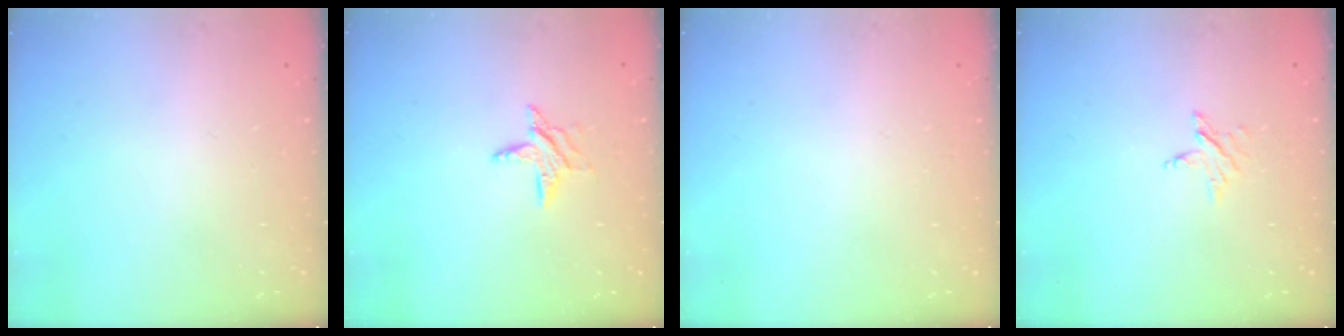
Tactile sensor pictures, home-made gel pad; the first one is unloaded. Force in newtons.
{"total": 6.2, "press": 6.2, "slide": 0.6}
{"total": 0.0}
{"total": 3.4, "press": 3.4, "slide": 0.4}